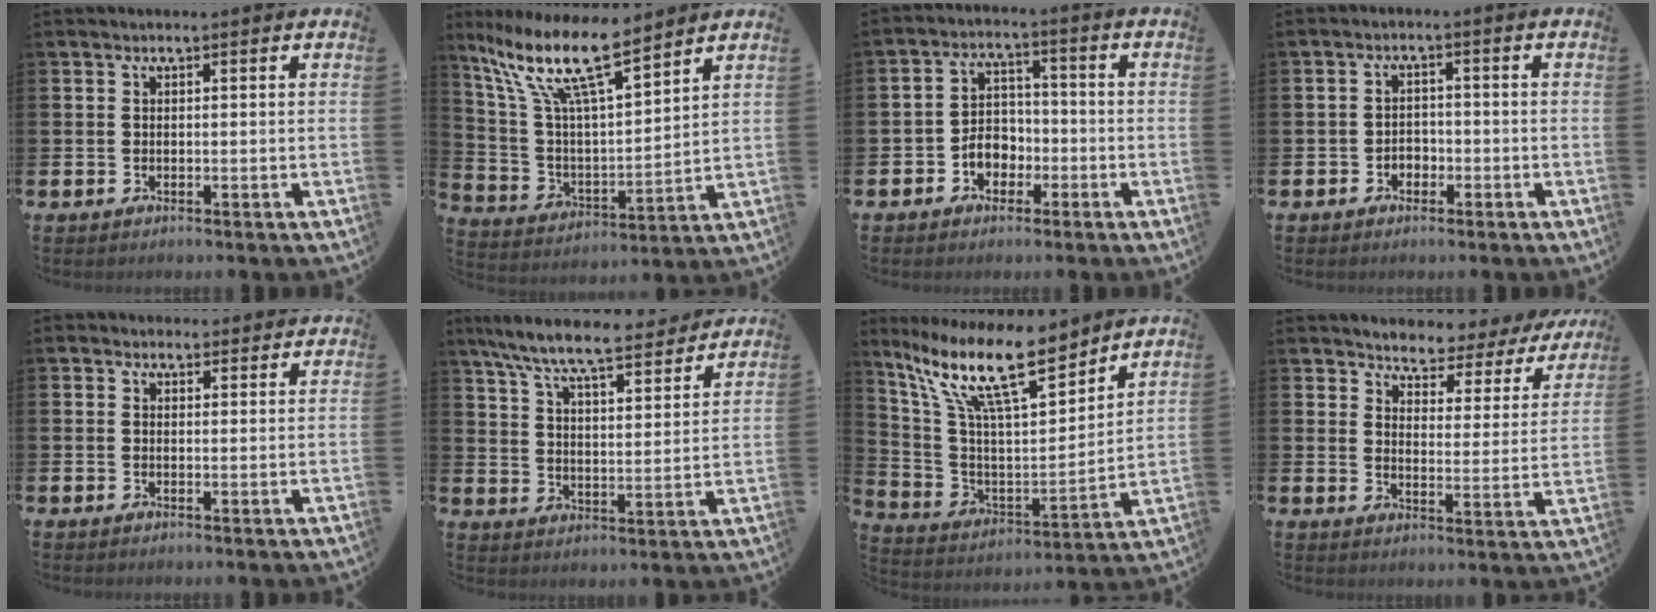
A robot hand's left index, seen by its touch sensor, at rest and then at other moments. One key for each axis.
{"total": 13.1, "fx": 9.9, "fy": 2.8, "fz": 8.2, "tx": -0.191, "ty": -0.041, "tz": 0.171}
{"total": 4.1, "fx": -1.9, "fy": 3.3, "fz": 1.7, "tx": -0.037, "ty": 0.007, "tz": -0.042}
{"total": 2.0, "fx": -1.2, "fy": 1.6, "fz": 0.5, "tx": -0.013, "ty": 0.003, "tz": -0.028}
{"total": 1.8, "fx": 1.7, "fy": 0.7, "fz": -0.1, "tx": 0.010, "ty": -0.005, "tz": 0.029}
{"total": 9.1, "fx": 8.3, "fy": 1.1, "fz": 3.7, "tx": -0.095, "ty": -0.052, "tz": 0.143}
{"total": 14.9, "fx": 11.0, "fy": 4.1, "fz": 9.1, "tx": -0.198, "ty": -0.061, "tz": 0.191}
{"total": 3.5, "fx": 3.4, "fy": 1.1, "fz": 0.1, "tx": -0.029, "ty": -0.035, "tz": 0.049}